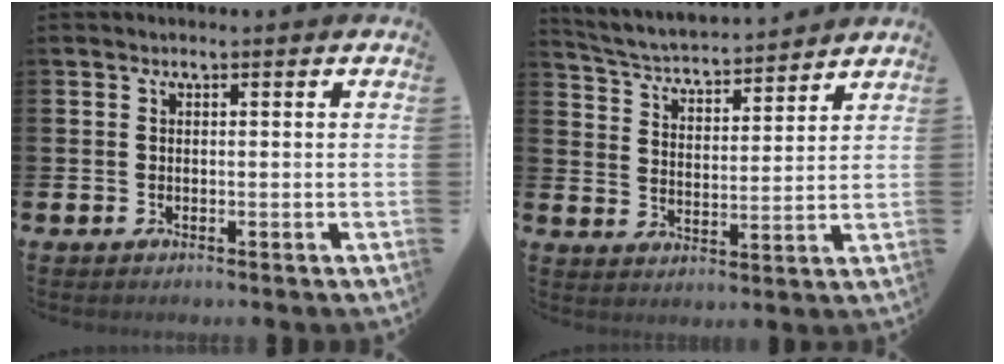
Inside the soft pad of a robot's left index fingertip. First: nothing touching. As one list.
[{"total": 4.5, "force": [4.5, 0.4, 0.6], "torque": [-0.038, -0.039, 0.074]}]